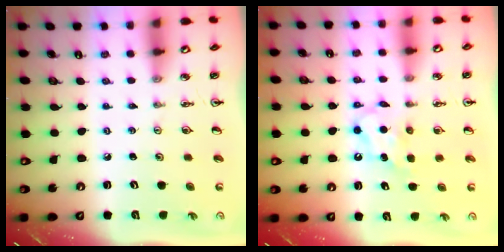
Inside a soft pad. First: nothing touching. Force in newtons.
{"total": 6.1, "press": 6.1, "slide": 0.2}